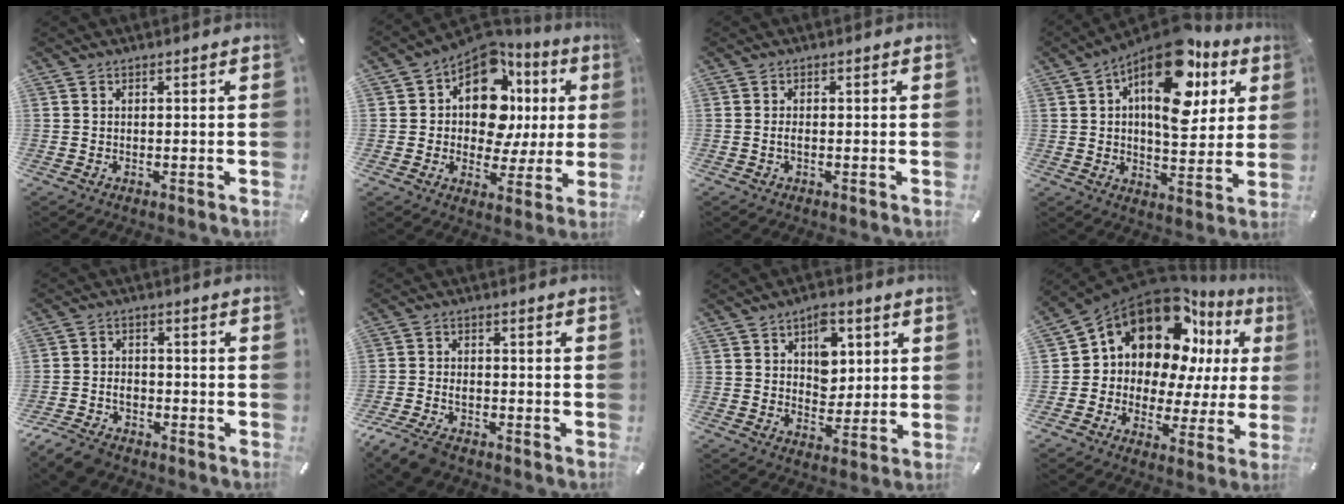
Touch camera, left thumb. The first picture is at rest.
{"total": 15.0, "force": [4.8, 10.2, 9.9], "torque": [-0.157, -0.041, 0.085]}
{"total": 1.3, "force": [-0.3, 0.4, 1.2], "torque": [-0.022, 0.001, -0.006]}
{"total": 19.3, "force": [9.0, 9.6, 14.1], "torque": [-0.220, -0.047, 0.147]}
{"total": 5.7, "force": [-4.1, 3.4, 2.0], "torque": [-0.040, 0.019, -0.080]}
{"total": 5.6, "force": [-3.8, 3.0, 2.9], "torque": [-0.070, 0.014, -0.075]}
{"total": 7.9, "force": [3.2, 5.8, 4.3], "torque": [-0.045, -0.009, 0.049]}
{"total": 15.6, "force": [8.7, 10.7, 7.3], "torque": [-0.143, -0.080, 0.146]}